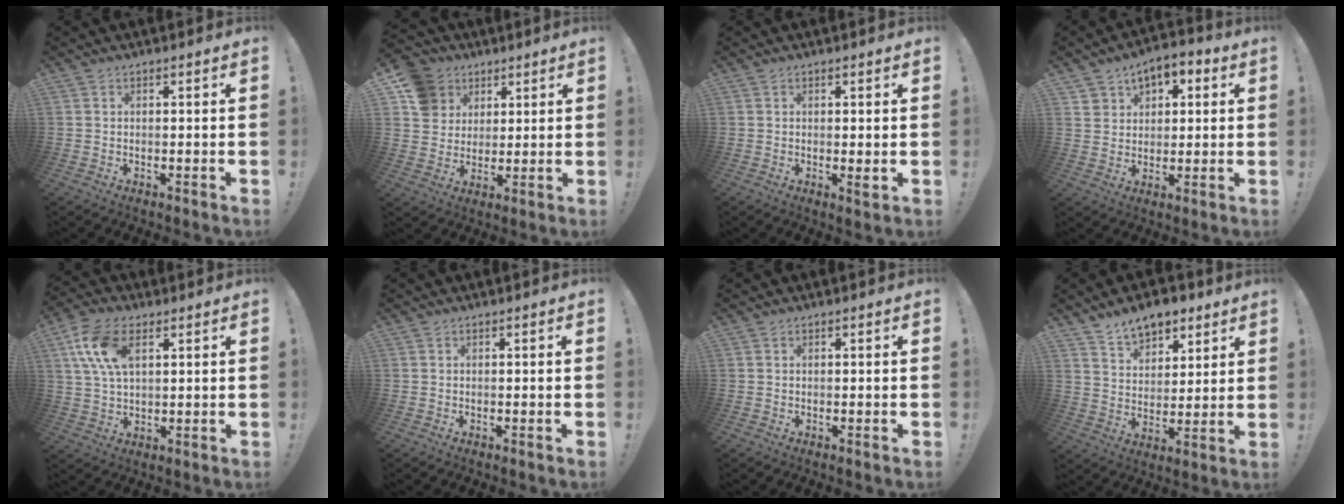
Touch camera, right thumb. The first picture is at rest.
{"total": 12.0, "force": [5.0, 10.3, 3.5], "torque": [-0.051, -0.020, 0.105]}
{"total": 1.7, "force": [0.3, 0.2, 1.7], "torque": [-0.013, -0.009, 0.003]}
{"total": 7.0, "force": [3.7, 5.5, 2.4], "torque": [-0.037, -0.020, 0.069]}
{"total": 12.7, "force": [4.9, 7.2, 9.2], "torque": [-0.188, -0.002, 0.092]}
{"total": 0.0}
{"total": 0.0}
{"total": 10.1, "force": [7.7, 5.5, 3.4], "torque": [-0.052, -0.050, 0.147]}